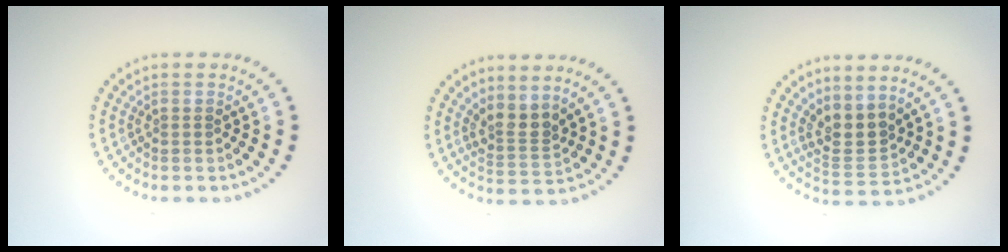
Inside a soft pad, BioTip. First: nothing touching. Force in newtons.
{"total": 2.6, "press": 1.8, "slide": 1.9}
{"total": 3.1, "press": 2.7, "slide": 1.6}